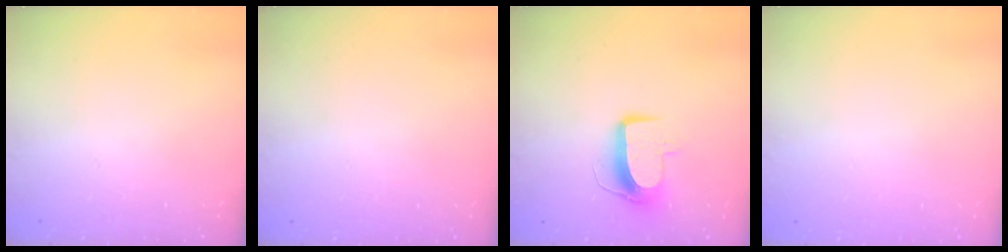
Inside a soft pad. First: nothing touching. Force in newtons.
{"total": 0.0}
{"total": 10.0, "press": 10.0, "slide": 0.5}
{"total": 0.0}